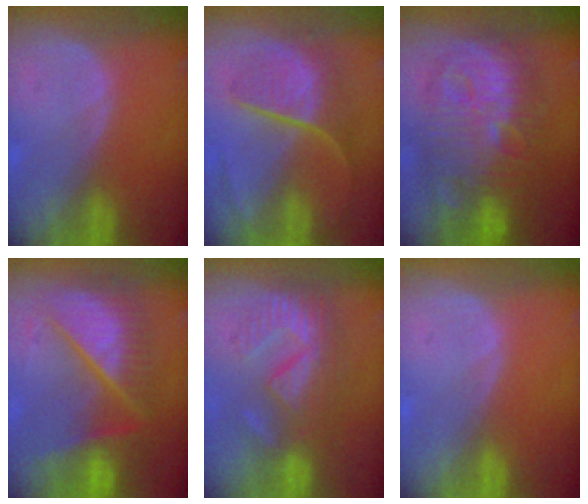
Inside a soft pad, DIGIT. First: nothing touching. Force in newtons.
{"total": 9.0, "press": 7.5, "slide": 5.0}
{"total": 13.8, "press": 13.7, "slide": 1.3}
{"total": 11.0, "press": 11.0, "slide": 1.3}
{"total": 9.5, "press": 8.2, "slide": 4.8}
{"total": 0.0}